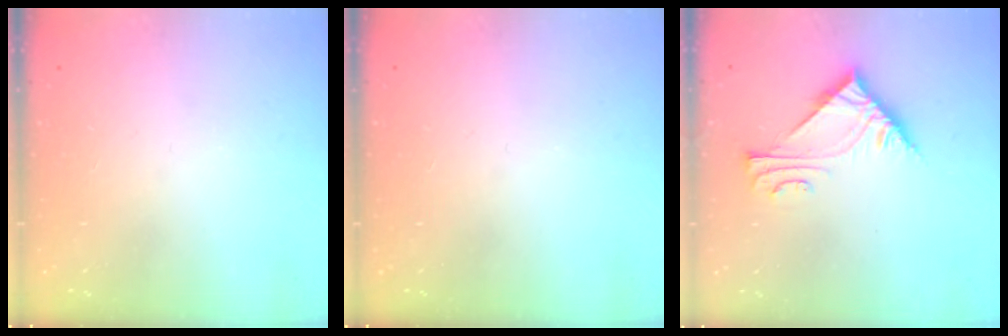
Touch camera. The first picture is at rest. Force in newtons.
{"total": 0.0}
{"total": 7.0, "press": 7.0, "slide": 0.2}